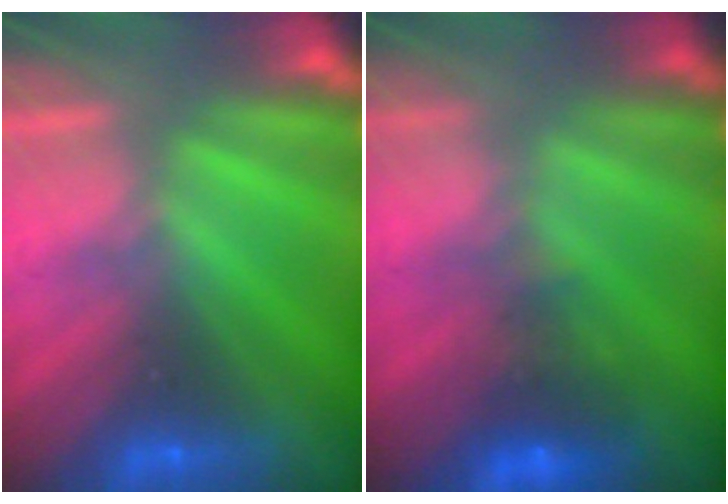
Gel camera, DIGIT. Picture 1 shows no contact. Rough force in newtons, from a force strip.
{"total": 4.7}